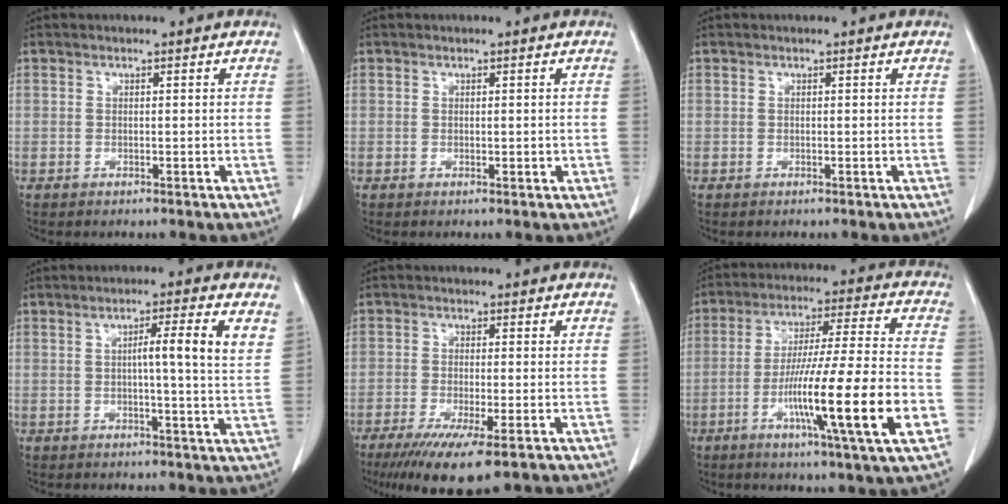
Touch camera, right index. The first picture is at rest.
{"total": 0.9, "force": [0.0, 0.5, 0.7], "torque": [-0.010, -0.002, 0.002]}
{"total": 0.0}
{"total": 6.6, "force": [2.0, -0.3, 6.3], "torque": [-0.092, 0.005, 0.024]}
{"total": 9.6, "force": [-6.1, 1.2, 7.3], "torque": [-0.116, -0.026, -0.094]}
{"total": 18.9, "force": [-6.0, -0.4, 17.9], "torque": [-0.294, -0.016, -0.102]}